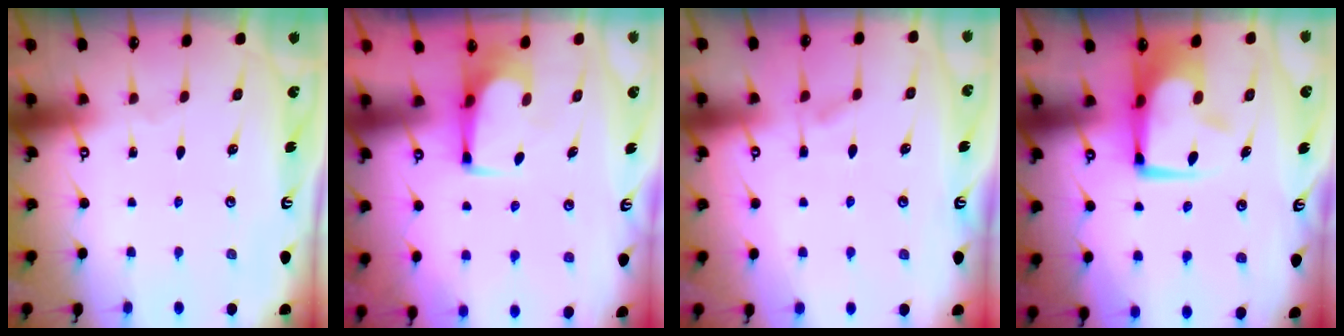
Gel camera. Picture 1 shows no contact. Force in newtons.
{"total": 1.6, "press": 1.5, "slide": 0.3}
{"total": 1.4, "press": 0.5, "slide": 1.3}
{"total": 7.4, "press": 7.3, "slide": 1.1}